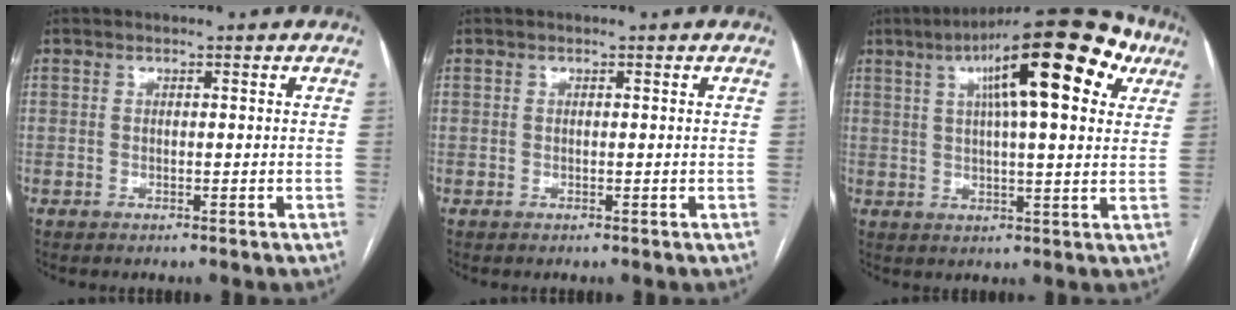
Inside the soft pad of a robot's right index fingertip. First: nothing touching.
{"total": 0.0}
{"total": 19.2, "force": [8.7, 4.1, 16.6], "torque": [-0.258, 0.047, 0.125]}